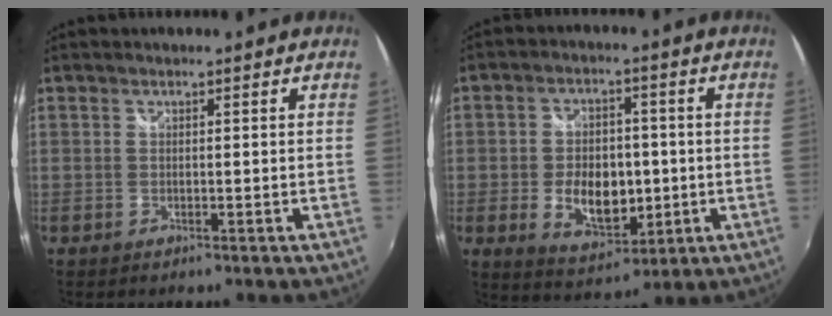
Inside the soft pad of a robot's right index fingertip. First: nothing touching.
{"total": 10.8, "force": [-1.9, 6.8, 8.2], "torque": [-0.159, -0.002, -0.017]}